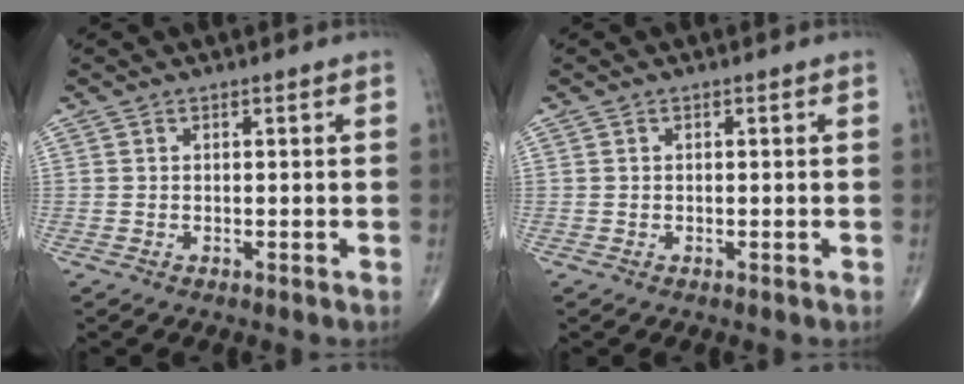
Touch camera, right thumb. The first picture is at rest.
{"total": 0.0}